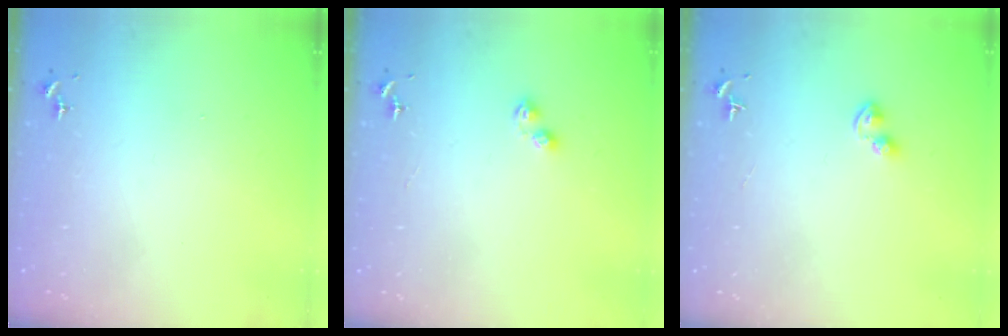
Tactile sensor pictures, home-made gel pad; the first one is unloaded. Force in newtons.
{"total": 4.5, "press": 4.5, "slide": 0.5}
{"total": 4.0, "press": 4.0, "slide": 0.6}